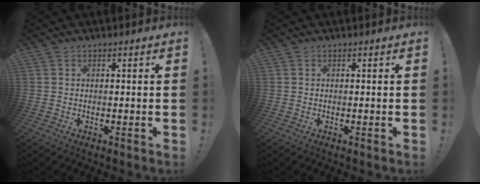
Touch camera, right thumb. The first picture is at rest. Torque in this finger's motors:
{"motor_torque": [-0.03, -0.16, 0.35, -0.24, -0.08]}